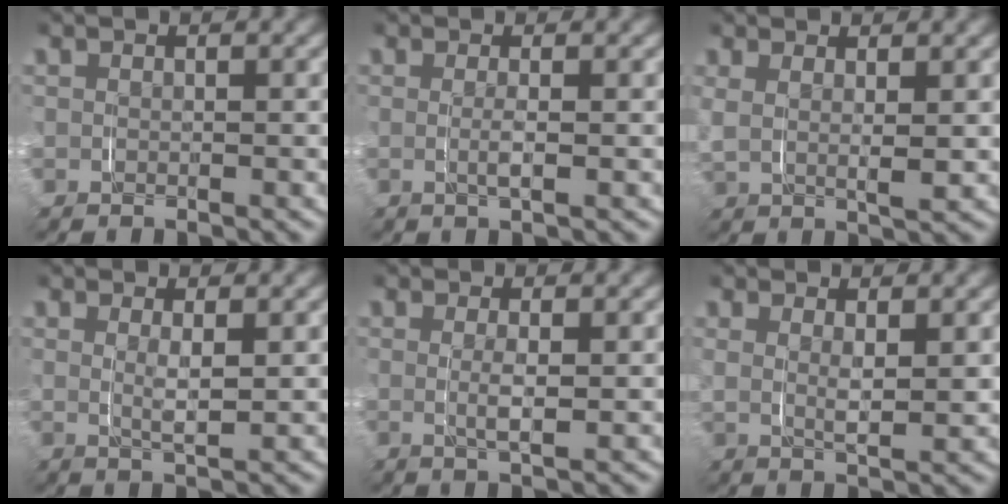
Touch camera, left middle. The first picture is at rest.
{"total": 1.3, "force": [-0.1, -0.2, 1.2], "torque": [-0.024, -0.005, 0.001]}
{"total": 2.8, "force": [1.1, 1.4, 2.1], "torque": [-0.058, -0.007, 0.026]}
{"total": 2.2, "force": [0.7, 0.3, 2.1], "torque": [-0.039, -0.009, 0.017]}
{"total": 1.9, "force": [0.1, 0.0, 1.9], "torque": [-0.034, -0.007, 0.007]}
{"total": 2.4, "force": [1.2, 0.5, 2.0], "torque": [-0.045, -0.011, 0.025]}